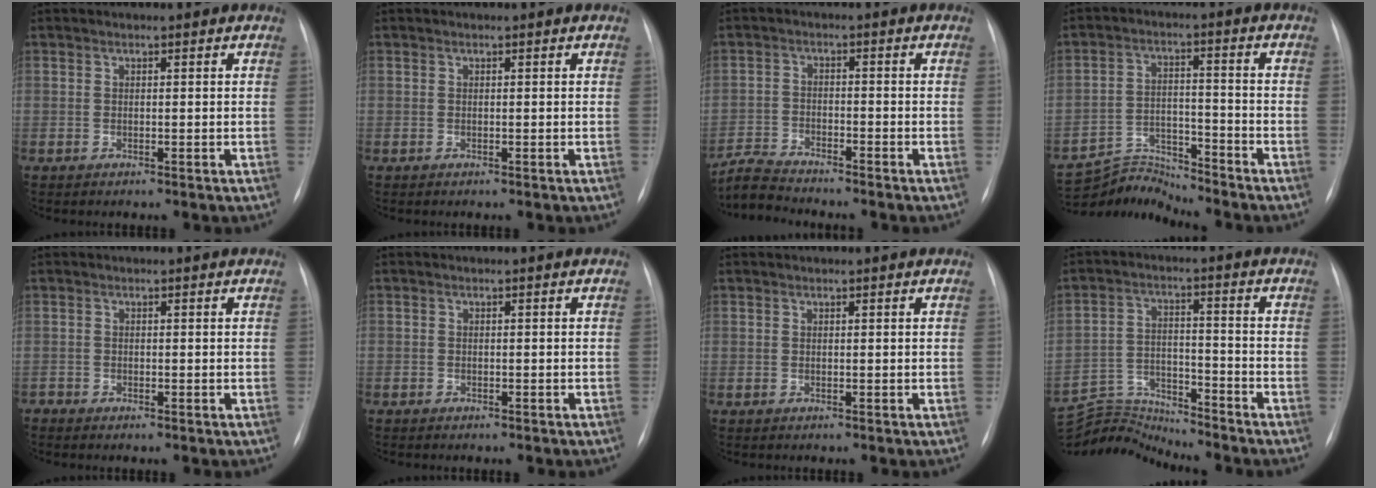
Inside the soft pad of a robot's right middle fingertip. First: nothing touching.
{"total": 0.0}
{"total": 2.2, "force": [-2.2, 0.0, 0.3], "torque": [-0.009, -0.008, -0.045]}
{"total": 7.0, "force": [-6.7, -0.6, -1.8], "torque": [0.026, 0.016, -0.120]}
{"total": 0.6, "force": [-0.5, 0.2, 0.0], "torque": [0.003, 0.001, -0.013]}
{"total": 1.0, "force": [-0.7, 0.6, 0.3], "torque": [-0.002, 0.003, -0.008]}
{"total": 0.0}
{"total": 9.5, "force": [-9.4, -0.8, -1.3], "torque": [0.012, 0.029, -0.174]}